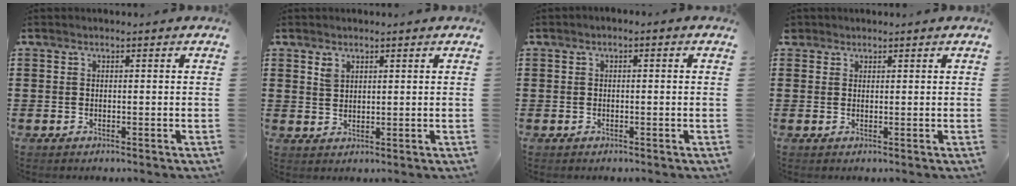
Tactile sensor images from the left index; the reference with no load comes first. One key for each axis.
{"total": 1.9, "fx": 1.3, "fy": 1.0, "fz": 0.9, "tx": -0.013, "ty": -0.002, "tz": 0.024}
{"total": 0.7, "fx": -0.5, "fy": 0.2, "fz": 0.5, "tx": -0.011, "ty": -0.004, "tz": -0.008}
{"total": 1.3, "fx": 1.0, "fy": 0.8, "fz": 0.1, "tx": -0.007, "ty": 0.005, "tz": 0.020}